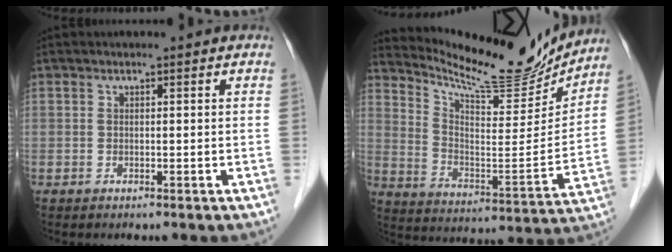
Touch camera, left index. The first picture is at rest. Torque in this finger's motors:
{"motor_torque": [-0.06, -0.22, 0.28, 0.06]}